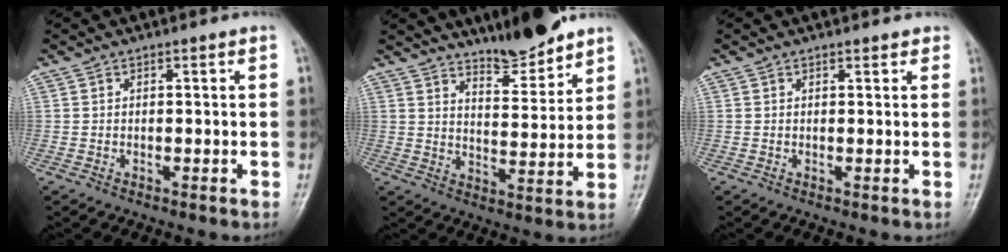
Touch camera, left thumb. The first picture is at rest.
{"total": 9.2, "force": [7.9, 1.9, 4.1], "torque": [-0.045, -0.062, 0.134]}
{"total": 1.2, "force": [1.0, 0.5, 0.5], "torque": [0.000, -0.002, 0.009]}